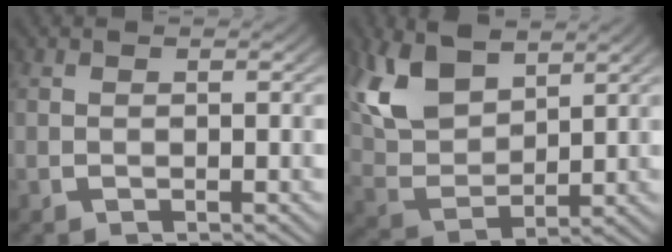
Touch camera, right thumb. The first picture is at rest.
{"total": 8.1, "force": [2.8, 5.1, 5.6], "torque": [-0.143, -0.015, 0.065]}